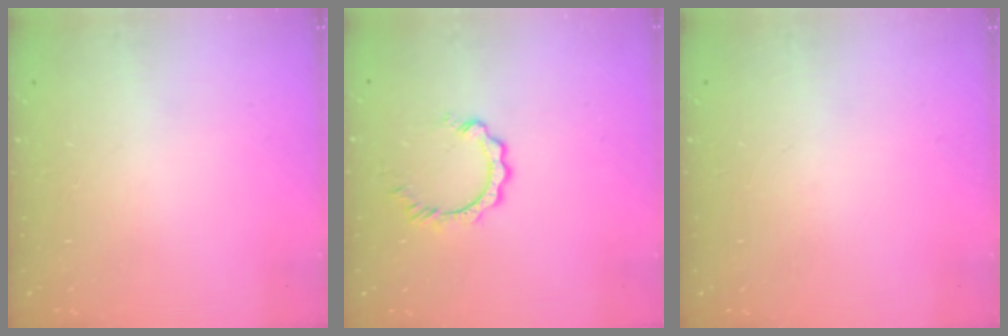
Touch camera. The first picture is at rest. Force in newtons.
{"total": 3.4, "press": 3.4, "slide": 0.5}
{"total": 0.0}